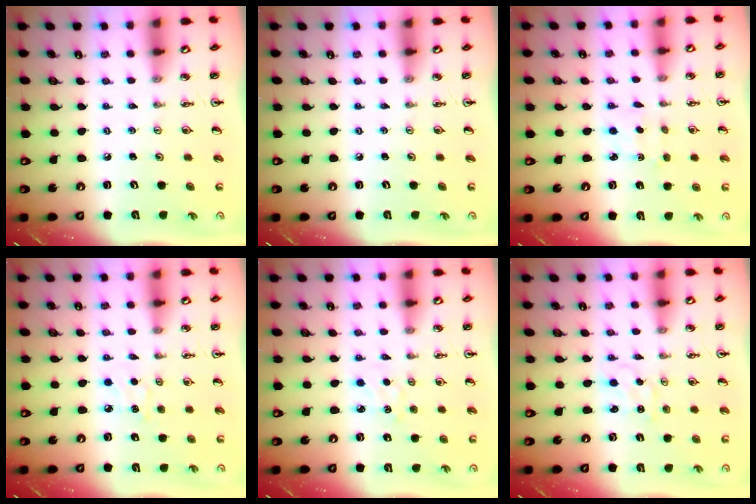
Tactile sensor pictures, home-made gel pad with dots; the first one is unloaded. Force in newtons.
{"total": 0.0}
{"total": 2.5, "press": 2.4, "slide": 0.6}
{"total": 5.0, "press": 5.0, "slide": 0.6}
{"total": 4.2, "press": 4.2, "slide": 0.6}
{"total": 0.8, "press": 0.8, "slide": 0.3}